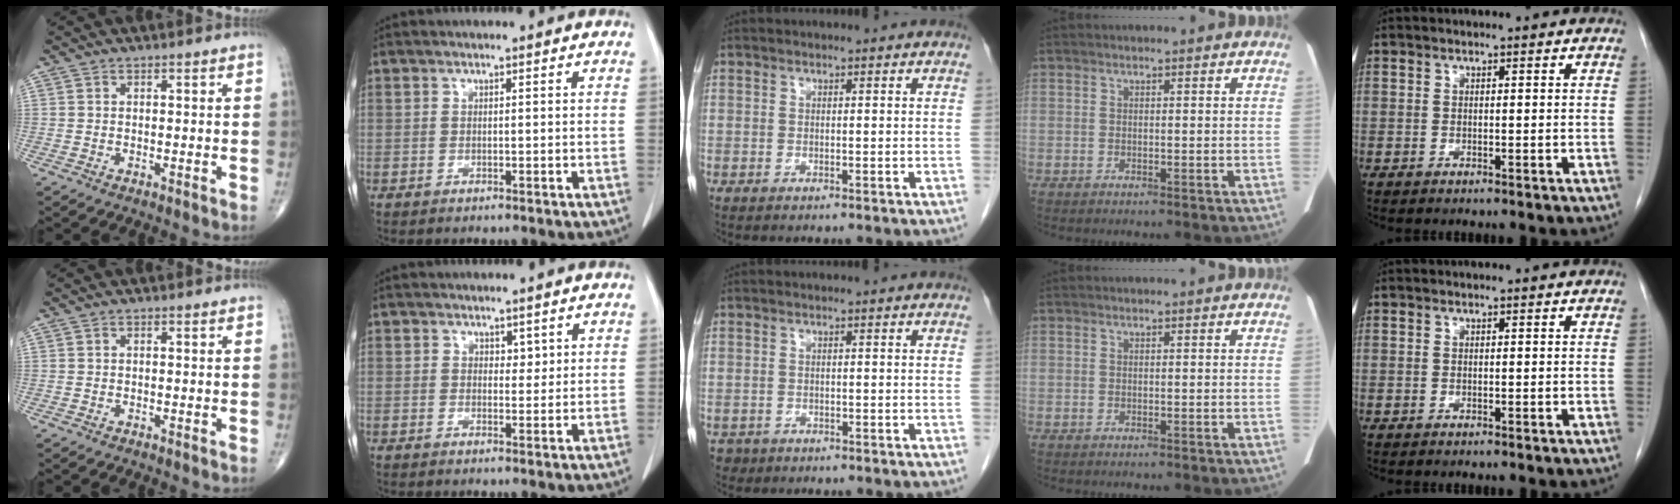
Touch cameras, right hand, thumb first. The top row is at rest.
{"index": {"total": 1.5, "force": [0.9, 1.0, 0.8], "torque": [-0.003, -0.005, 0.012]}, "middle": {"total": 1.6, "force": [-1.1, 1.1, 0.0], "torque": [-0.007, 0.002, -0.017]}}